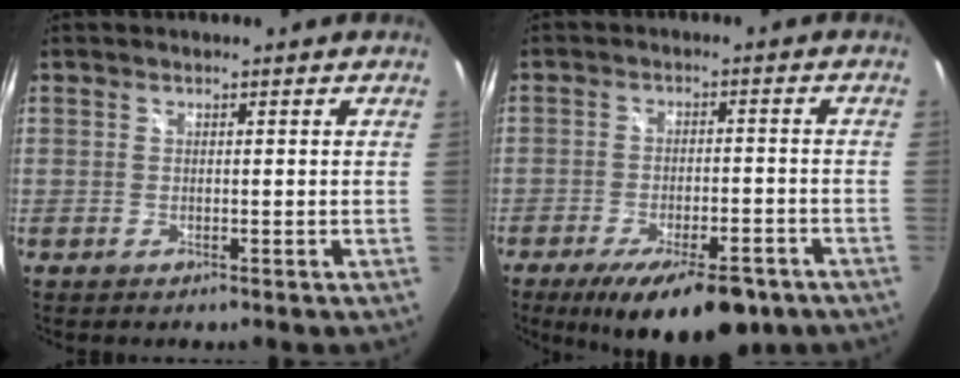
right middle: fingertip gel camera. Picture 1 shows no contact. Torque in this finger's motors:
{"motor_torque": [1.06, -1.07, 0.36, 0.19]}